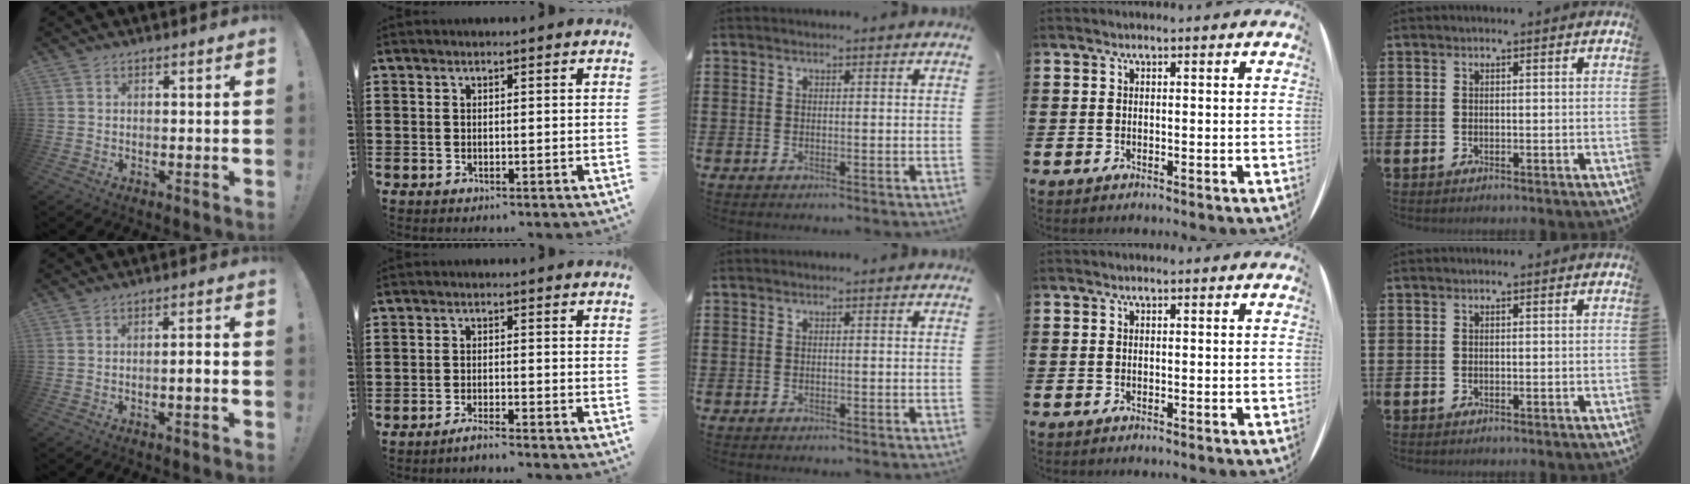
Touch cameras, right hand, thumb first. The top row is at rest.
{"thumb": {"total": 3.1, "force": [-1.2, -0.2, 2.8], "torque": [-0.048, 0.000, -0.021]}, "index": {"total": 2.1, "force": [-2.0, -0.4, 0.6], "torque": [-0.010, -0.002, -0.037]}}